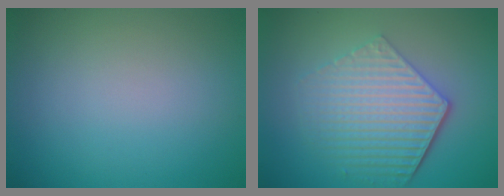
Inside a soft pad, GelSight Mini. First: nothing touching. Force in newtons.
{"total": 6.2, "press": 4.5, "slide": 4.2}